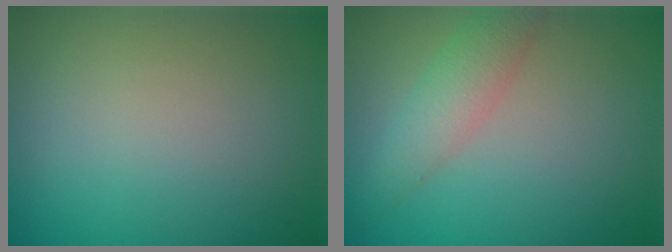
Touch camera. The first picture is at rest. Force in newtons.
{"total": 3.0, "press": 3.0, "slide": 0.1}